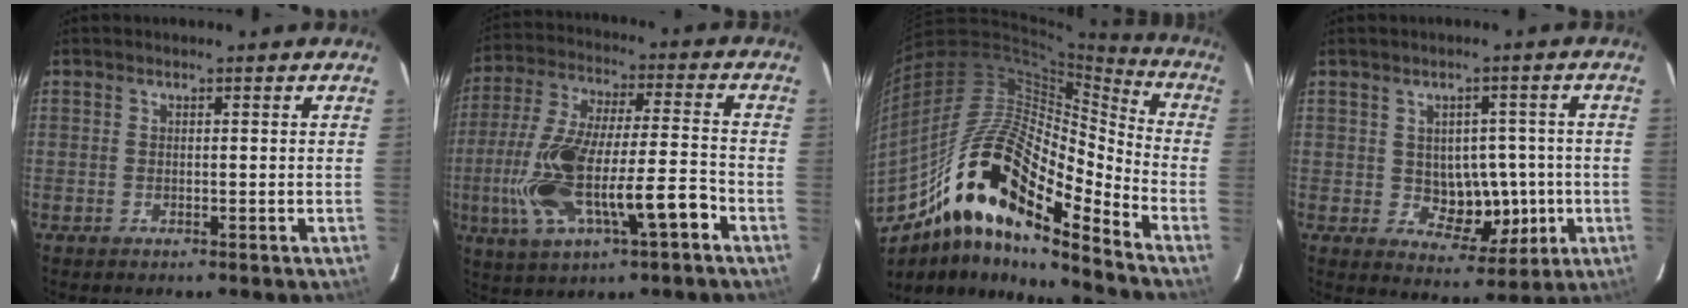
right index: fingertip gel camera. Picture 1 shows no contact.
{"total": 16.6, "force": [-5.7, 3.7, 15.2], "torque": [-0.305, 0.003, -0.094]}
{"total": 21.8, "force": [-12.2, 6.0, 17.0], "torque": [-0.343, 0.021, -0.209]}
{"total": 7.6, "force": [-0.5, 5.2, 5.6], "torque": [-0.068, 0.008, 0.005]}